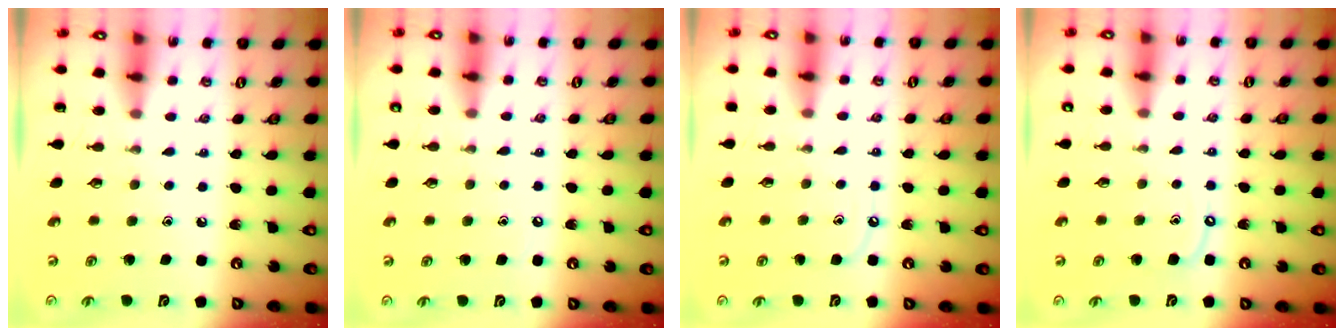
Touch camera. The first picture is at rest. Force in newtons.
{"total": 3.4, "press": 3.4, "slide": 0.4}
{"total": 4.0, "press": 3.9, "slide": 0.6}
{"total": 3.9, "press": 3.9, "slide": 0.5}